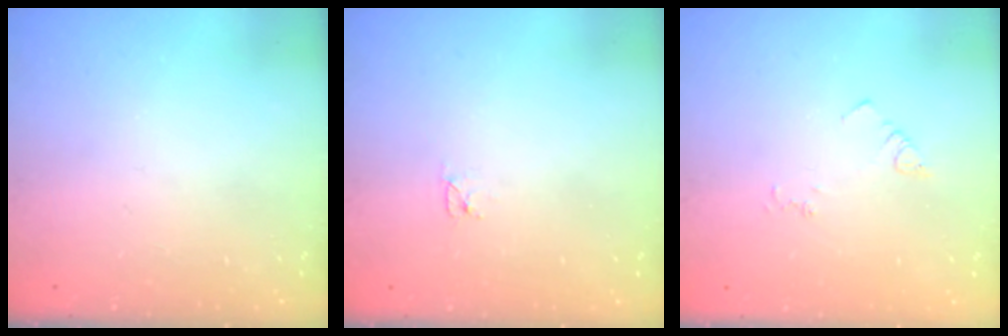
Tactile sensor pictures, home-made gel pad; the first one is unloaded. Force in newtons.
{"total": 2.6, "press": 2.6, "slide": 0.3}
{"total": 3.3, "press": 3.3, "slide": 0.6}